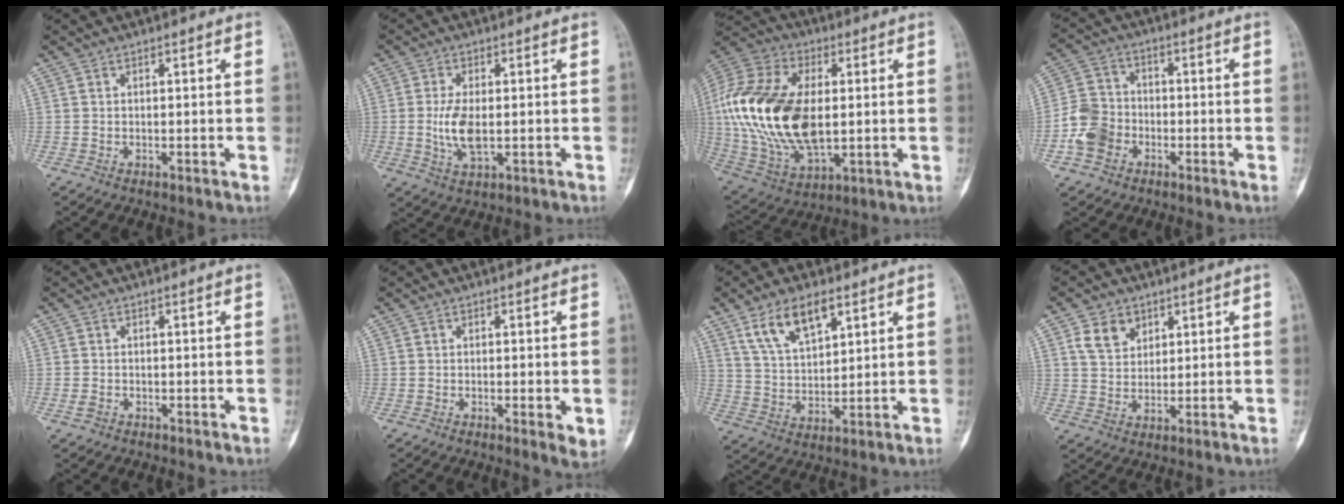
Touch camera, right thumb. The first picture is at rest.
{"total": 6.6, "force": [-0.3, 3.1, 5.8], "torque": [-0.122, -0.007, -0.002]}
{"total": 25.6, "force": [1.4, 14.7, 20.9], "torque": [-0.433, -0.007, 0.030]}
{"total": 7.9, "force": [-2.9, 6.4, 3.5], "torque": [-0.055, 0.026, -0.059]}
{"total": 1.0, "force": [-0.5, 0.8, 0.3], "torque": [-0.007, 0.003, -0.009]}
{"total": 2.9, "force": [-0.3, 0.9, 2.8], "torque": [-0.040, -0.010, -0.004]}
{"total": 10.6, "force": [6.2, 4.8, 7.1], "torque": [-0.121, -0.023, 0.126]}
{"total": 6.3, "force": [3.2, 4.6, 2.8], "torque": [-0.031, -0.016, 0.064]}